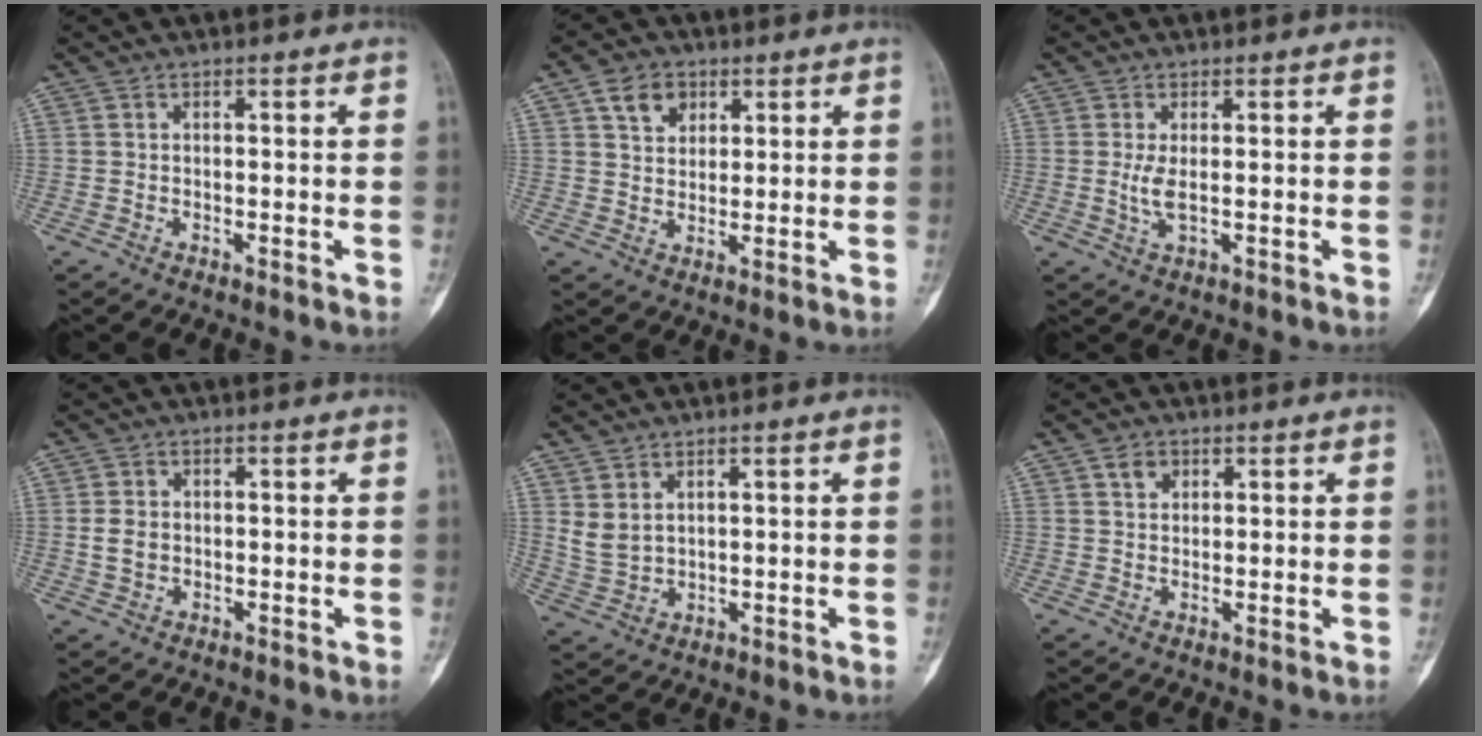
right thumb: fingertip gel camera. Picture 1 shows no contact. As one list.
[{"total": 6.0, "force": [2.9, 4.3, 2.8], "torque": [-0.027, -0.011, 0.051]}, {"total": 2.8, "force": [0.2, 0.8, 2.7], "torque": [-0.067, -0.008, 0.008]}, {"total": 3.0, "force": [0.0, 2.4, 1.8], "torque": [-0.027, 0.002, 0.002]}, {"total": 4.1, "force": [2.0, 2.4, 2.6], "torque": [-0.047, -0.012, 0.053]}, {"total": 2.8, "force": [1.4, 2.0, 1.2], "torque": [-0.012, -0.005, 0.024]}]